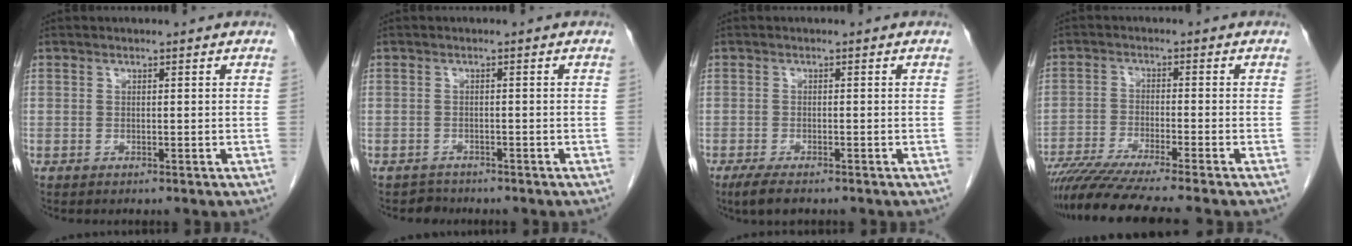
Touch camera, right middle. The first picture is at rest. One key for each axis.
{"total": 1.6, "fx": -1.3, "fy": 0.6, "fz": -0.6, "tx": 0.006, "ty": -0.001, "tz": -0.023}
{"total": 3.7, "fx": -2.6, "fy": 1.0, "fz": 2.4, "tx": -0.047, "ty": -0.009, "tz": -0.041}
{"total": 12.5, "fx": -10.5, "fy": -1.1, "fz": 6.6, "tx": -0.091, "ty": -0.032, "tz": -0.169}